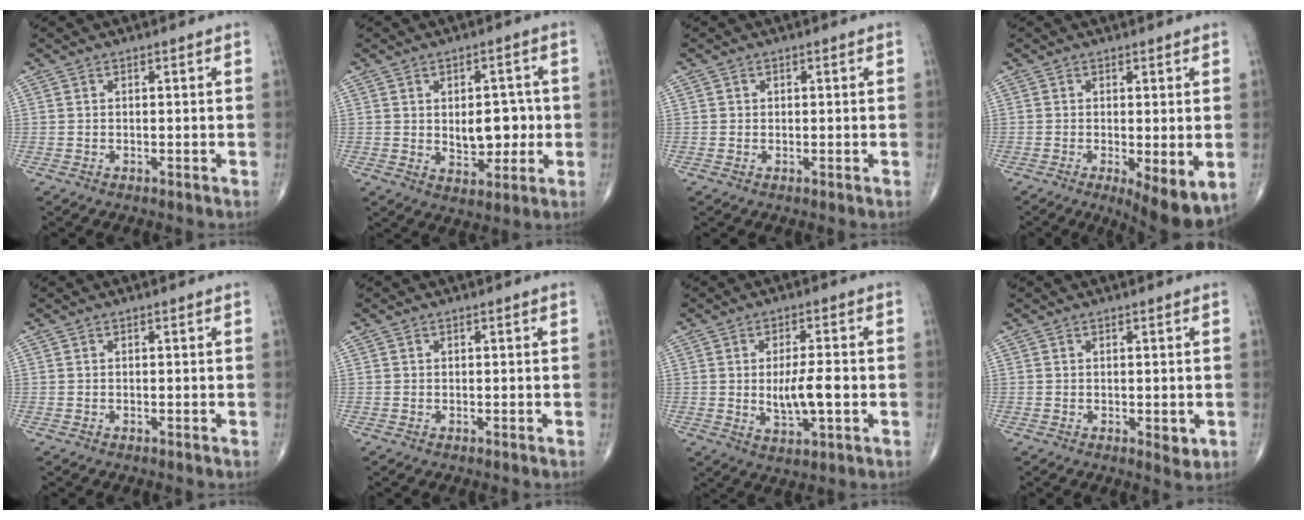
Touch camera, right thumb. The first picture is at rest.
{"total": 8.3, "force": [0.0, 5.2, 6.5], "torque": [-0.056, 0.000, 0.011]}
{"total": 0.6, "force": [0.1, 0.6, 0.0], "torque": [0.003, 0.002, 0.000]}
{"total": 7.8, "force": [-1.9, 2.4, 7.2], "torque": [-0.105, -0.024, -0.025]}
{"total": 0.0}
{"total": 0.0}
{"total": 7.8, "force": [-0.6, 3.0, 7.2], "torque": [-0.122, -0.003, -0.007]}
{"total": 2.0, "force": [-0.2, 0.8, 1.8], "torque": [-0.023, -0.007, -0.002]}